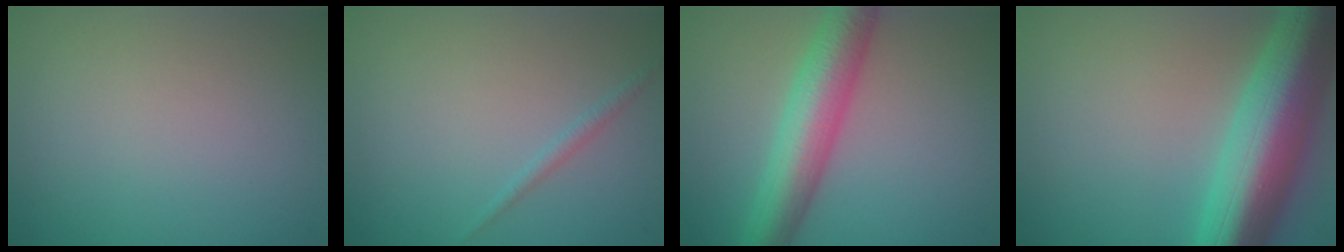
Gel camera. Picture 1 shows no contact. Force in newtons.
{"total": 0.8, "press": 0.8, "slide": 0.1}
{"total": 7.1, "press": 7.1, "slide": 0.1}
{"total": 11.7, "press": 11.7, "slide": 0.2}